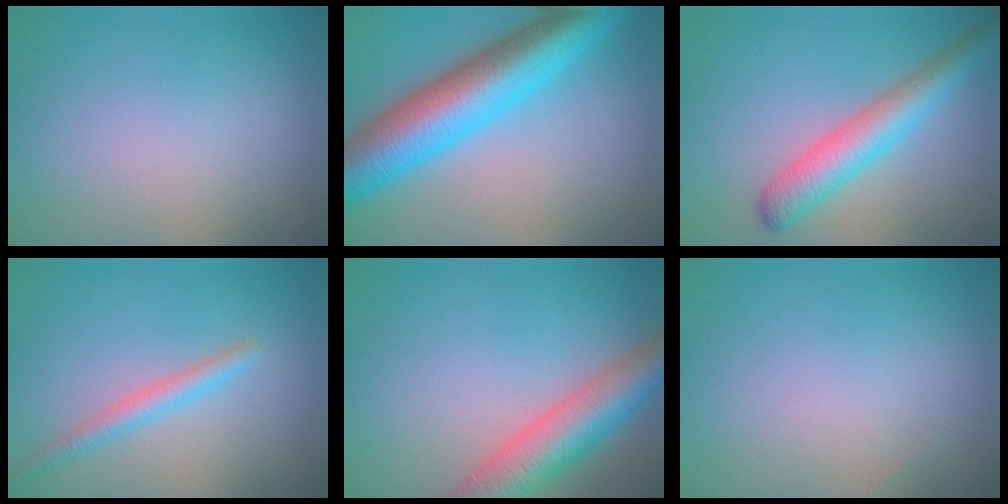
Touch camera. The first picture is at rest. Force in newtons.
{"total": 10.6, "press": 10.6, "slide": 0.3}
{"total": 4.8, "press": 4.8, "slide": 0.2}
{"total": 2.2, "press": 2.2, "slide": 0.0}
{"total": 7.5, "press": 7.5, "slide": 0.3}
{"total": 0.0}